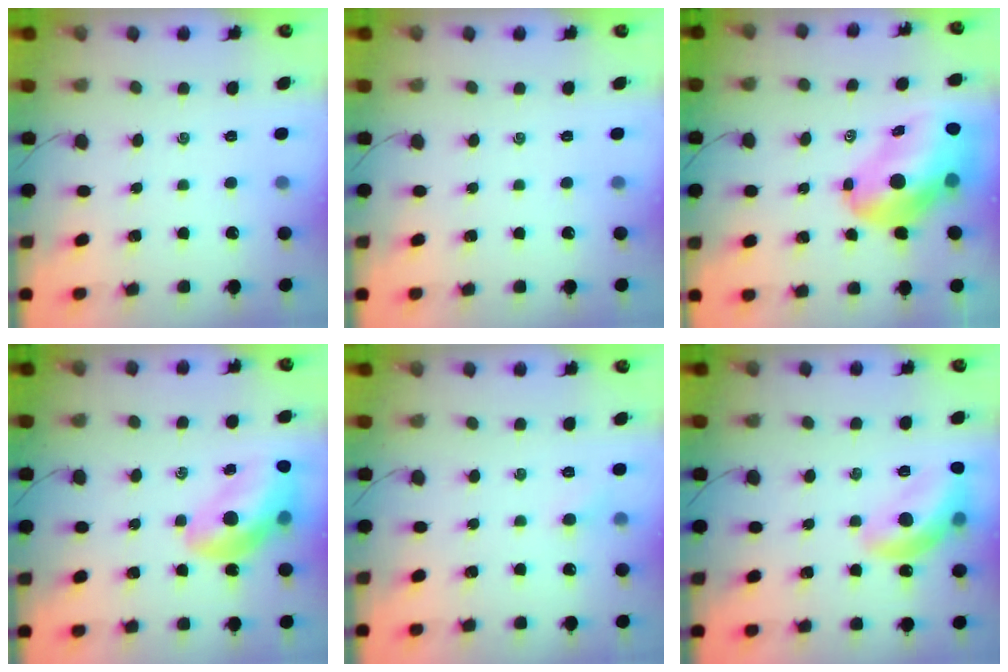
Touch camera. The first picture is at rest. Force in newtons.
{"total": 0.0}
{"total": 15.9, "press": 15.1, "slide": 4.7}
{"total": 15.0, "press": 14.5, "slide": 3.7}
{"total": 3.6, "press": 3.4, "slide": 1.2}
{"total": 13.9, "press": 13.7, "slide": 2.0}